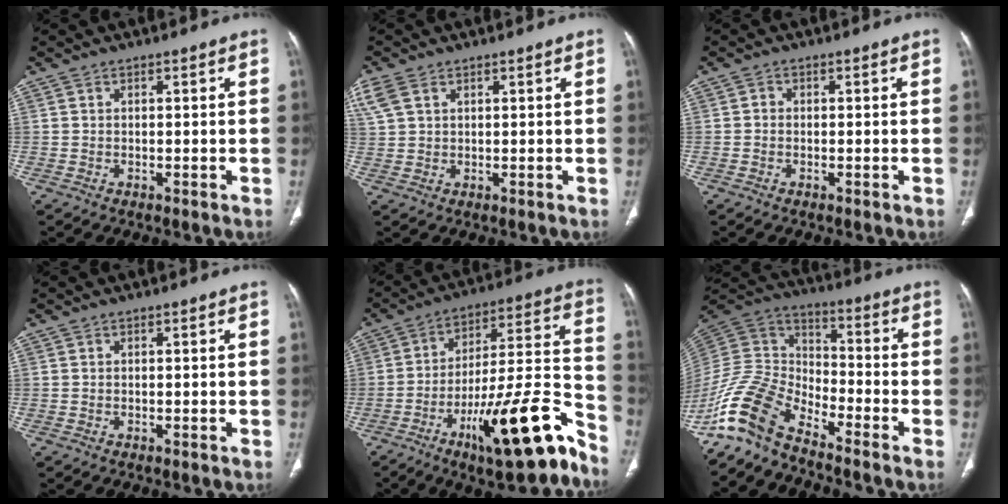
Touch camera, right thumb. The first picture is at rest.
{"total": 5.5, "force": [2.8, 3.4, 3.3], "torque": [-0.097, 0.014, 0.067]}
{"total": 0.8, "force": [-0.1, 0.8, 0.3], "torque": [0.001, 0.003, -0.006]}
{"total": 0.0}
{"total": 23.0, "force": [-13.6, 5.5, 17.7], "torque": [-0.230, 0.096, -0.209]}
{"total": 13.5, "force": [-10.7, 5.1, 6.5], "torque": [-0.134, 0.082, -0.223]}